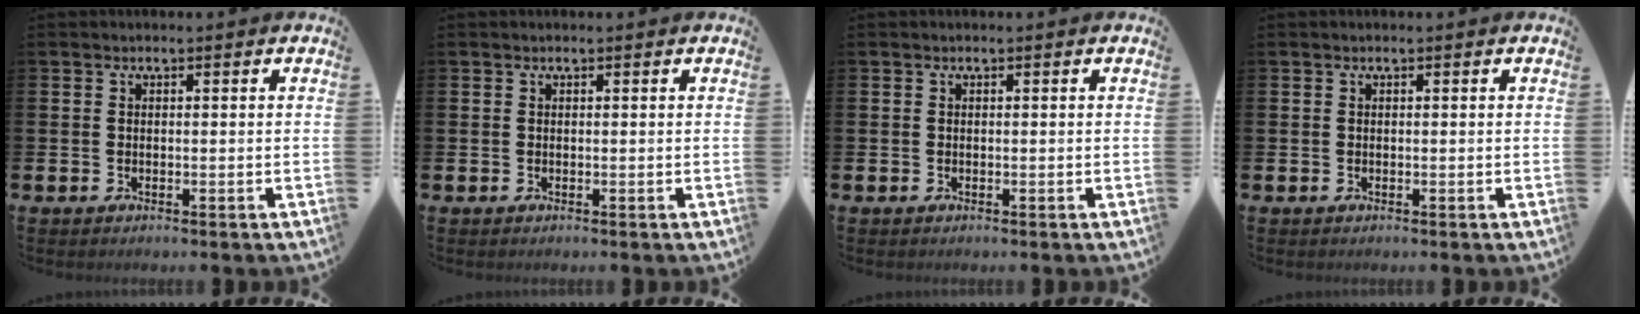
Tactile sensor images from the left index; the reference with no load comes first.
{"total": 0.0}
{"total": 0.0}
{"total": 0.0}